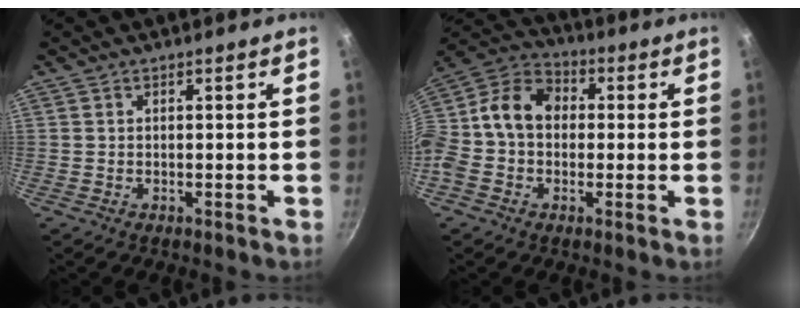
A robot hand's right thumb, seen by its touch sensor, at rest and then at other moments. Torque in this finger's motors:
{"motor_torque": [2.37, 2.64, 2.48, -0.30, 0.78]}